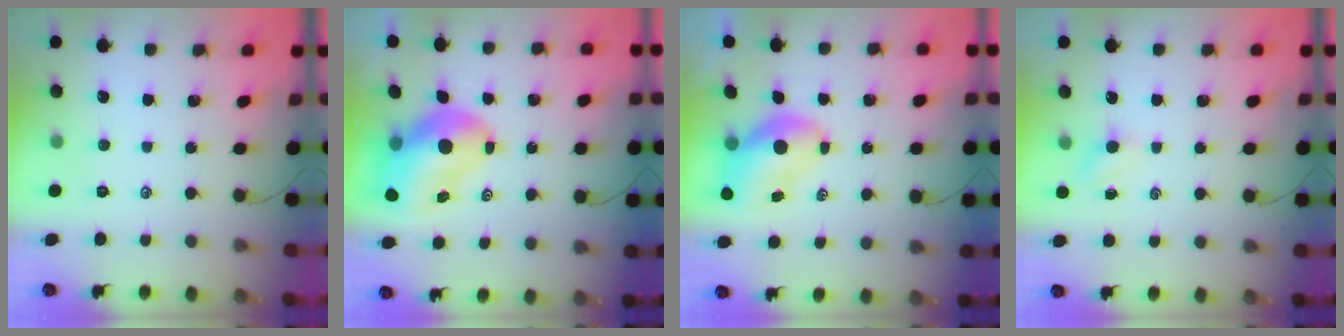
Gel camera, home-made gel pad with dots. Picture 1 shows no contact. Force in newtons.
{"total": 11.5, "press": 11.0, "slide": 3.4}
{"total": 7.0, "press": 6.9, "slide": 1.4}
{"total": 3.2, "press": 3.0, "slide": 1.2}